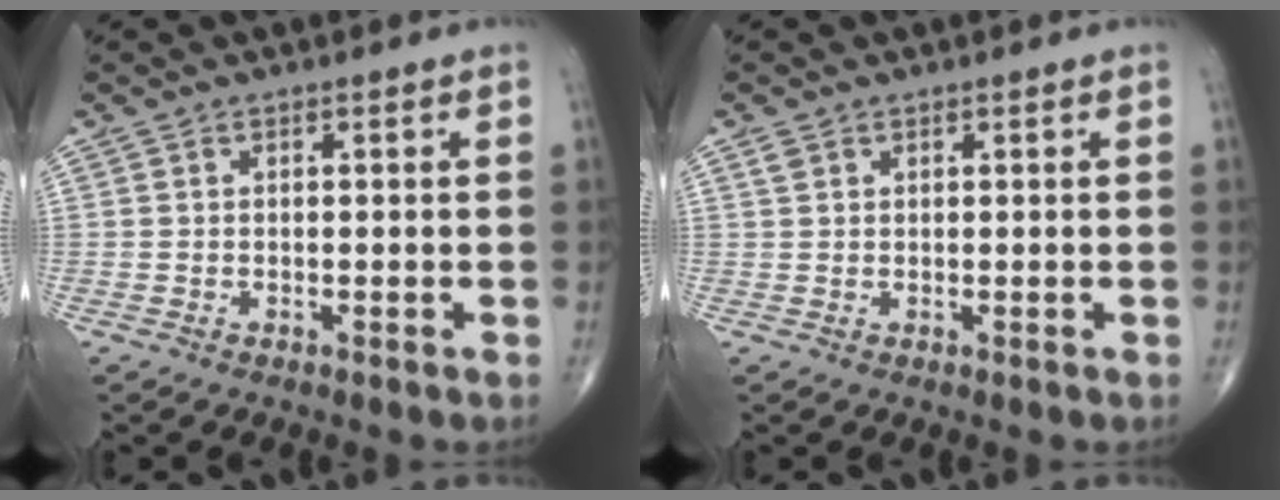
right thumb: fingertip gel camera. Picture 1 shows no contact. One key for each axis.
{"total": 1.2, "fx": 0.7, "fy": 0.8, "fz": 0.5, "tx": -0.007, "ty": 0.004, "tz": 0.015}